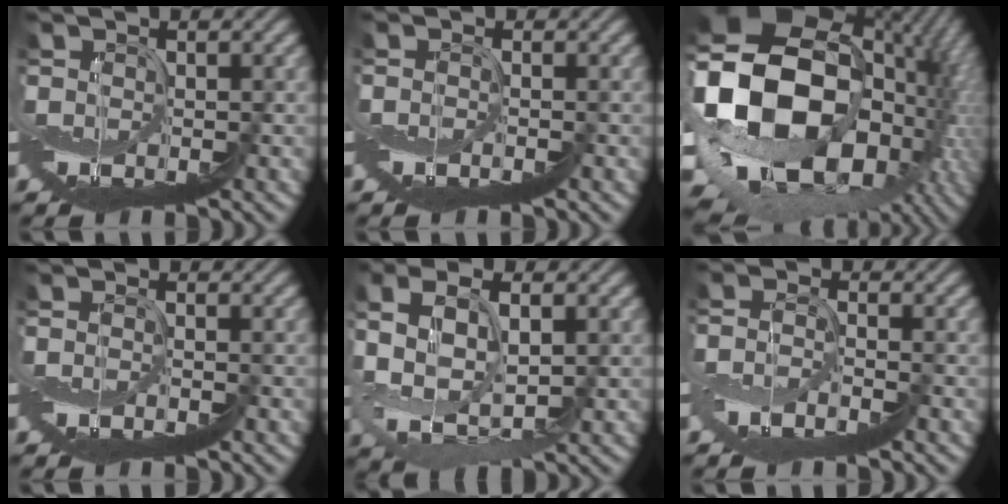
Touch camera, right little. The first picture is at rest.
{"total": 2.5, "force": [-2.1, -1.0, -1.0], "torque": [0.008, 0.012, -0.033]}
{"total": 14.3, "force": [1.7, 11.0, 8.9], "torque": [-0.234, 0.004, 0.053]}
{"total": 2.6, "force": [-2.1, -1.3, -0.9], "torque": [0.002, 0.010, -0.036]}
{"total": 2.8, "force": [1.4, 0.6, 2.3], "torque": [-0.096, 0.019, 0.023]}
{"total": 3.2, "force": [-2.2, -2.1, -1.0], "torque": [-0.014, 0.001, -0.051]}